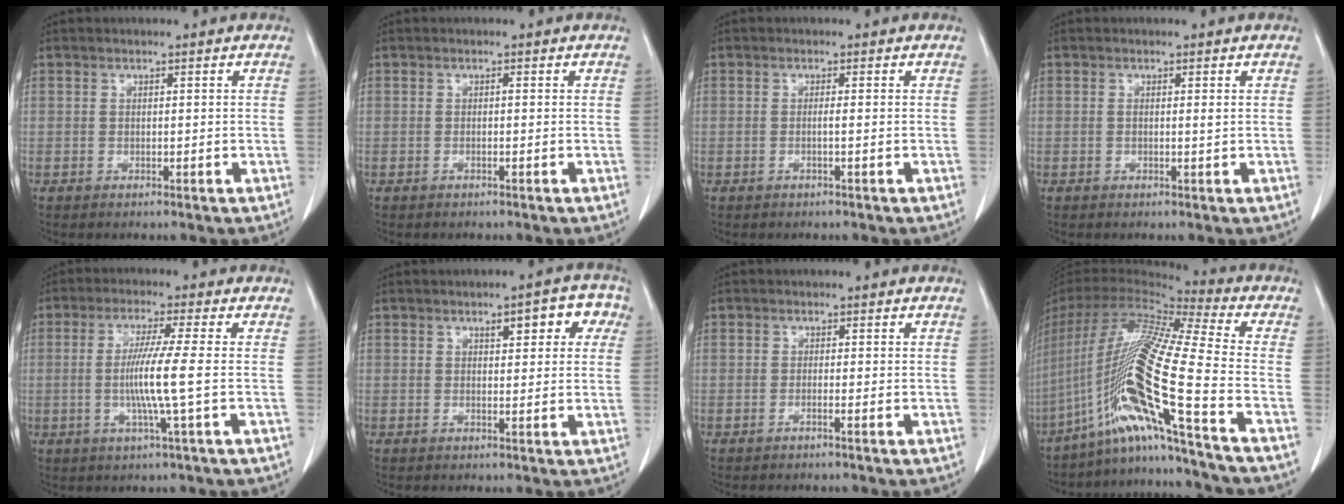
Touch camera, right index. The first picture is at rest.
{"total": 0.0}
{"total": 0.8, "force": [-0.3, -0.4, 0.7], "torque": [-0.005, 0.001, -0.008]}
{"total": 0.8, "force": [0.1, -0.1, 0.8], "torque": [-0.014, -0.001, 0.001]}
{"total": 7.3, "force": [-0.8, -1.5, 7.1], "torque": [-0.139, -0.008, -0.017]}
{"total": 5.6, "force": [2.3, 1.9, 4.8], "torque": [-0.049, 0.019, 0.021]}
{"total": 0.6, "force": [-0.4, -0.3, 0.3], "torque": [0.002, 0.005, -0.014]}
{"total": 22.2, "force": [-10.8, -2.3, 19.3], "torque": [-0.401, -0.023, -0.207]}